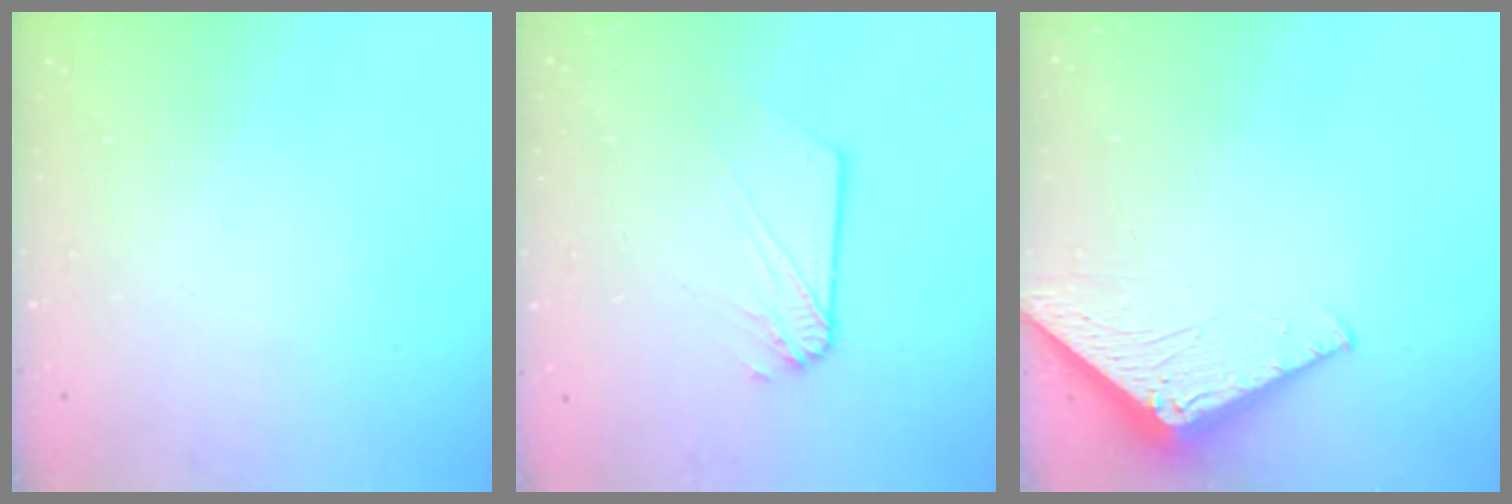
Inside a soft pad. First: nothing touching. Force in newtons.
{"total": 4.0, "press": 4.0, "slide": 0.2}
{"total": 3.2, "press": 3.1, "slide": 0.2}